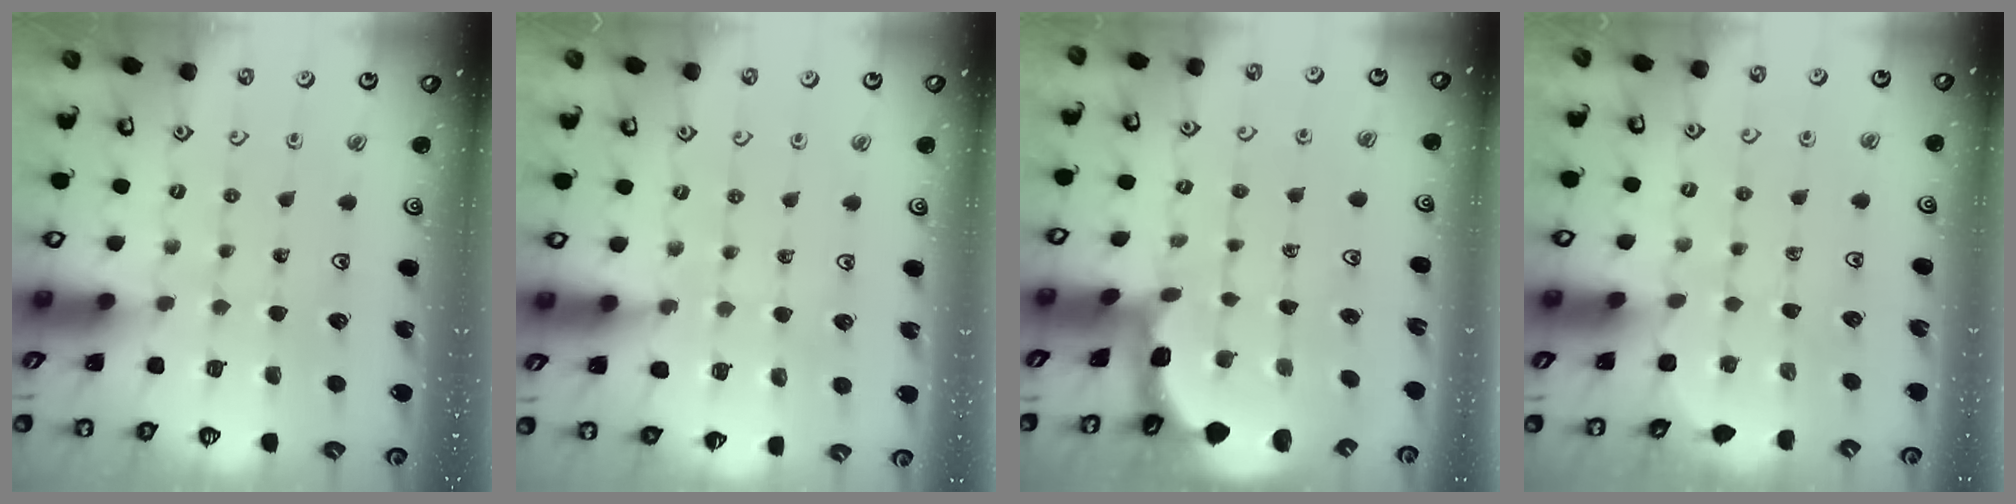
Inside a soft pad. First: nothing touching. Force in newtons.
{"total": 4.7, "press": 4.5, "slide": 1.2}
{"total": 2.1, "press": 2.1, "slide": 0.4}
{"total": 1.5, "press": 1.2, "slide": 1.0}